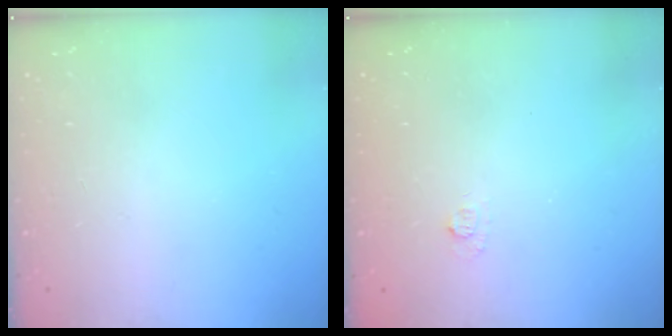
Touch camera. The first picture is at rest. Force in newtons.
{"total": 2.7, "press": 2.5, "slide": 0.9}